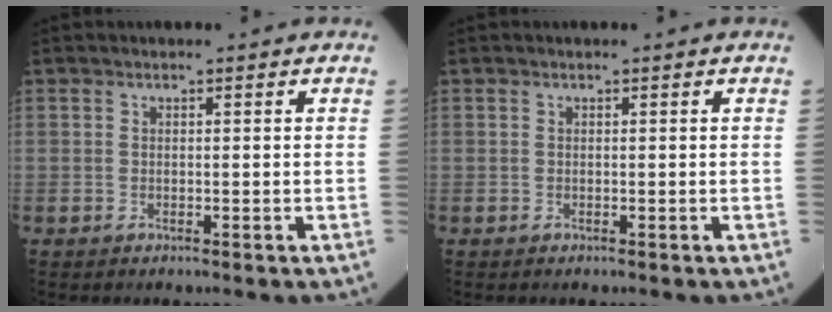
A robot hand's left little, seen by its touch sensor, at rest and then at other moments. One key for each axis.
{"total": 0.0}